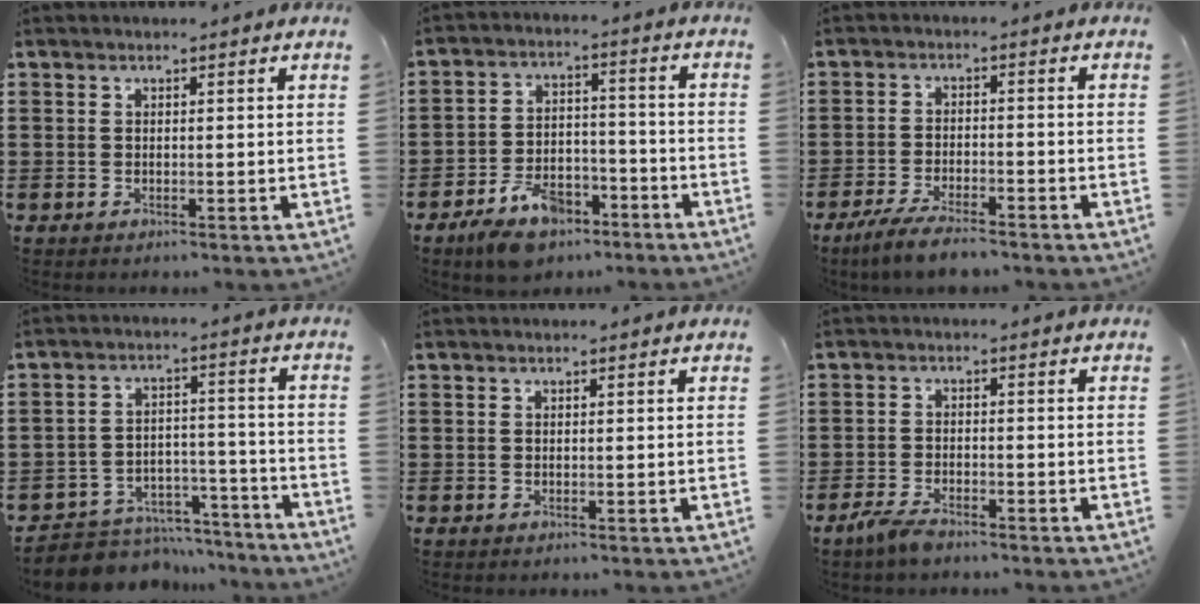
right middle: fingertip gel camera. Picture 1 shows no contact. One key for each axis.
{"total": 7.4, "fx": -6.0, "fy": 3.2, "fz": 2.9, "tx": -0.057, "ty": 0.018, "tz": -0.115}
{"total": 4.9, "fx": -4.3, "fy": 0.7, "fz": 2.4, "tx": -0.058, "ty": -0.006, "tz": -0.086}
{"total": 6.1, "fx": -5.7, "fy": 2.0, "fz": 0.4, "tx": -0.007, "ty": 0.024, "tz": -0.114}
{"total": 0.0}
{"total": 3.0, "fx": -2.4, "fy": 0.9, "fz": 1.6, "tx": -0.049, "ty": -0.003, "tz": -0.053}